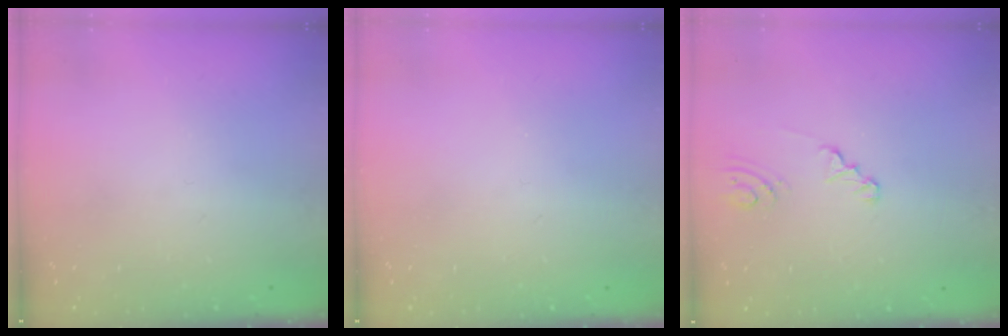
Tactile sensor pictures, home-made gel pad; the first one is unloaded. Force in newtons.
{"total": 0.0}
{"total": 2.4, "press": 2.4, "slide": 0.2}